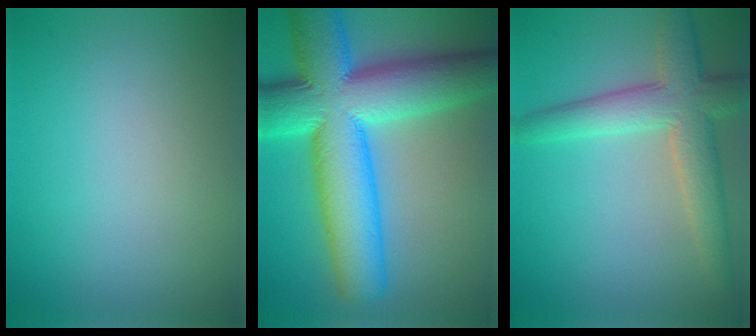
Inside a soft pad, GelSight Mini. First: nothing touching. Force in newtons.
{"total": 14.6, "press": 14.6, "slide": 0.4}
{"total": 5.6, "press": 5.5, "slide": 0.2}